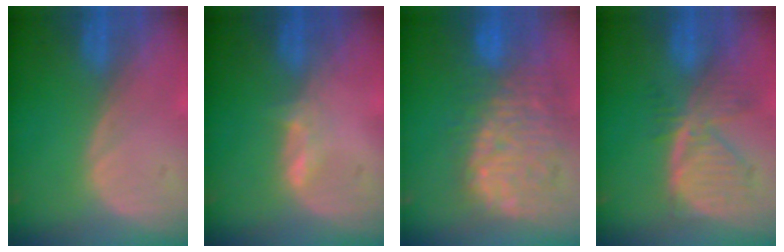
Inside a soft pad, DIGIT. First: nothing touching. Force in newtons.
{"total": 1.7, "press": 1.7, "slide": 0.6}
{"total": 12.2, "press": 10.9, "slide": 5.5}
{"total": 7.8, "press": 6.8, "slide": 3.7}